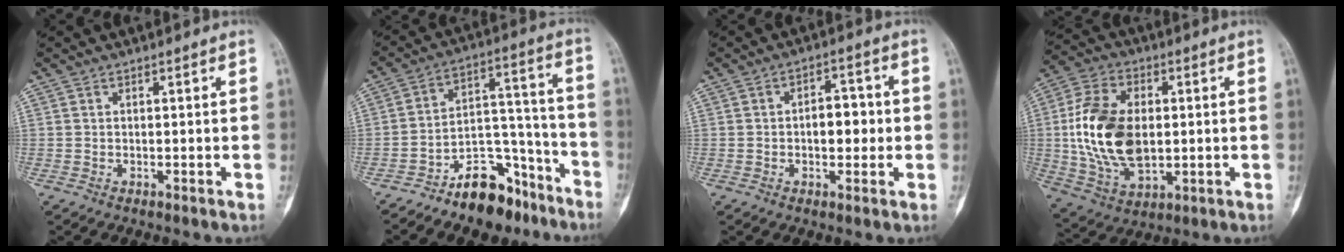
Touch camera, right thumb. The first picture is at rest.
{"total": 13.8, "force": [-9.9, 7.2, 6.5], "torque": [-0.070, 0.104, -0.162]}
{"total": 6.0, "force": [-0.3, 3.6, 4.8], "torque": [-0.045, 0.016, -0.007]}
{"total": 17.8, "force": [0.5, 10.9, 14.0], "torque": [-0.259, -0.001, 0.017]}